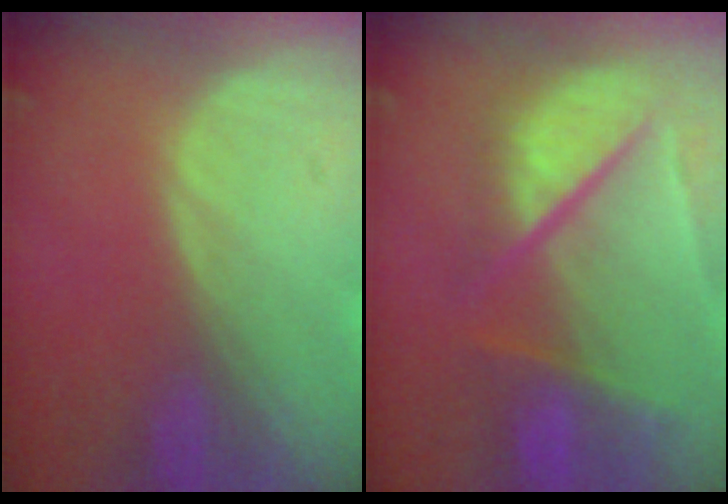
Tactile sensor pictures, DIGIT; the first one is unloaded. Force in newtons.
{"total": 10.4, "press": 8.6, "slide": 5.7}